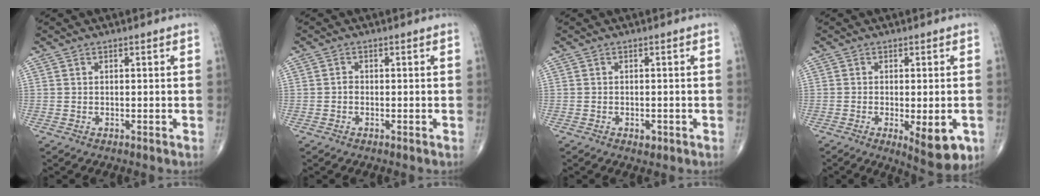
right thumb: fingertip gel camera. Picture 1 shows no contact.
{"total": 0.8, "force": [-0.3, 0.6, 0.5], "torque": [-0.003, 0.003, -0.009]}
{"total": 1.5, "force": [-0.7, 0.9, 1.0], "torque": [-0.013, 0.000, -0.009]}
{"total": 9.1, "force": [-3.0, 3.2, 8.0], "torque": [-0.102, -0.011, -0.035]}